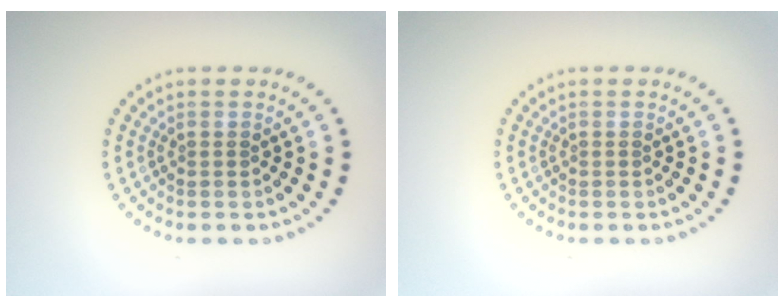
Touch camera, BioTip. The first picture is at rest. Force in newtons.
{"total": 0.0}